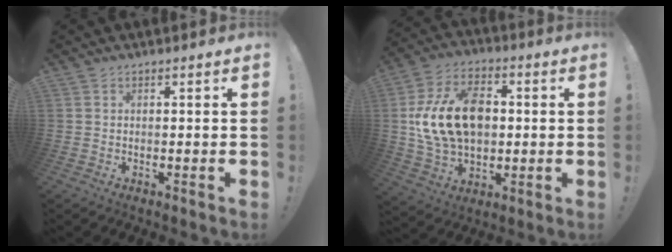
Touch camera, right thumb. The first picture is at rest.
{"total": 20.2, "force": [1.6, 14.1, 14.4], "torque": [-0.250, 0.001, 0.034]}